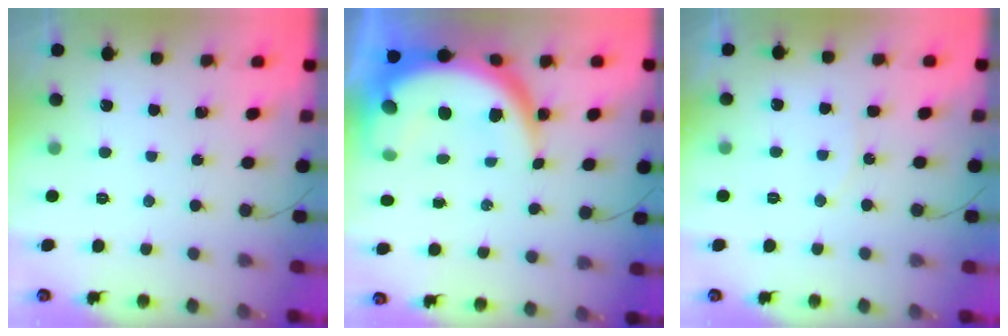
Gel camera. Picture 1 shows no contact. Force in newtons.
{"total": 14.2, "press": 14.2, "slide": 1.3}
{"total": 5.1, "press": 4.7, "slide": 2.2}